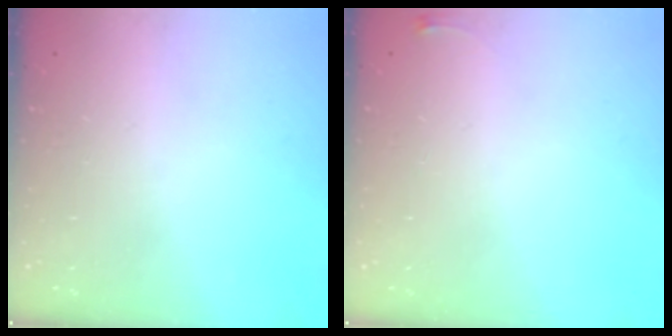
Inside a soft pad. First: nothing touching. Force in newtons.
{"total": 2.6, "press": 2.6, "slide": 0.6}